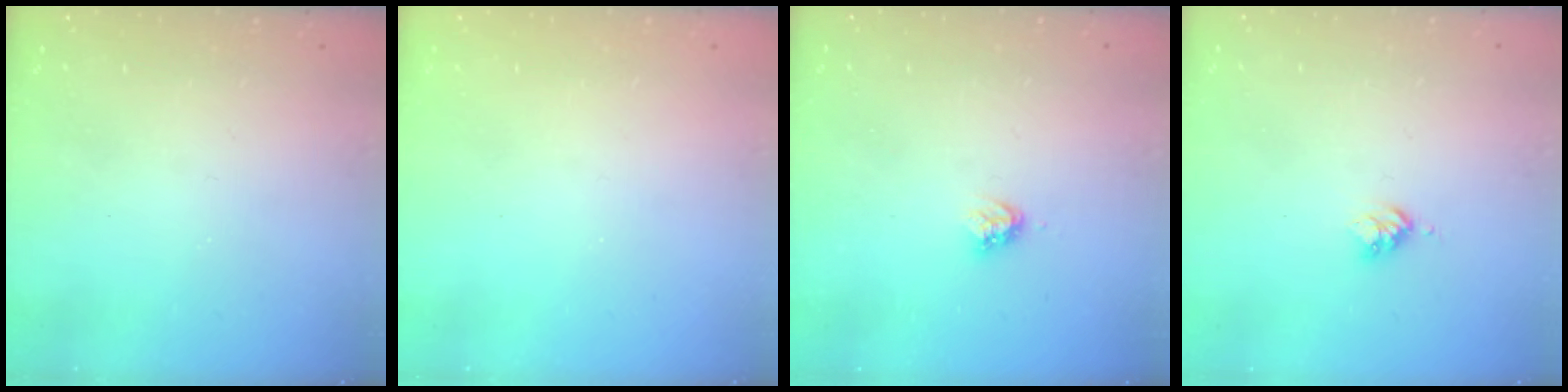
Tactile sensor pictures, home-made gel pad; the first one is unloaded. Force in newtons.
{"total": 0.0}
{"total": 3.5, "press": 3.4, "slide": 0.3}
{"total": 3.0, "press": 2.9, "slide": 0.4}